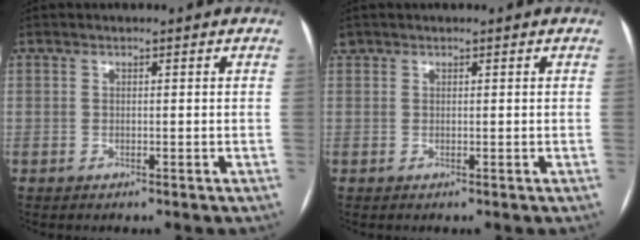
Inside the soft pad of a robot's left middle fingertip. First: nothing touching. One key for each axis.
{"total": 0.6, "fx": 0.5, "fy": 0.4, "fz": 0.0, "tx": -0.001, "ty": 0.009, "tz": 0.008}